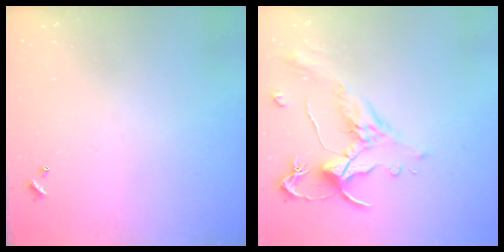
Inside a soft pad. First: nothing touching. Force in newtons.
{"total": 1.5, "press": 1.0, "slide": 1.1}